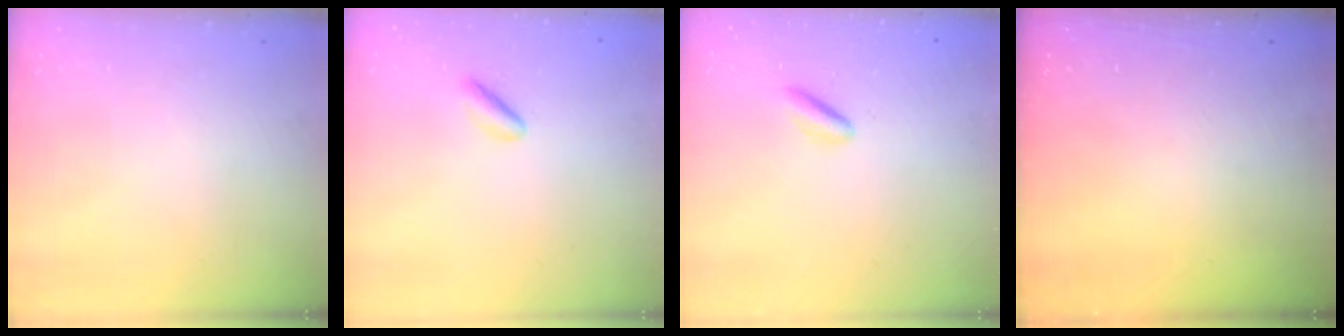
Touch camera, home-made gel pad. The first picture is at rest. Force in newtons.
{"total": 2.6, "press": 2.5, "slide": 0.8}
{"total": 2.7, "press": 2.6, "slide": 0.7}
{"total": 0.0}